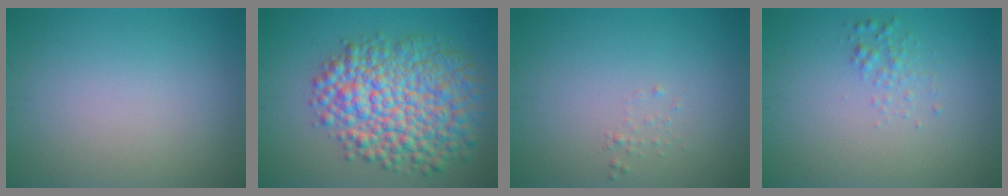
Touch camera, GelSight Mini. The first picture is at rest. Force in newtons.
{"total": 9.7, "press": 9.7, "slide": 0.2}
{"total": 0.5, "press": 0.5, "slide": 0.1}
{"total": 1.2, "press": 1.2, "slide": 0.0}